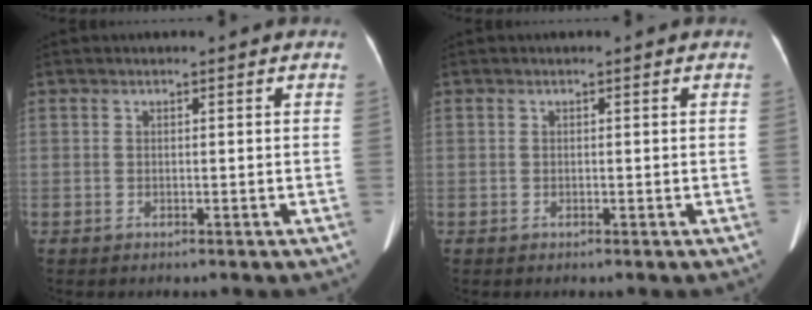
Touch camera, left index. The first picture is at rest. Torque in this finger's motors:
{"motor_torque": [-0.11, 0.08, -0.03, -0.01]}